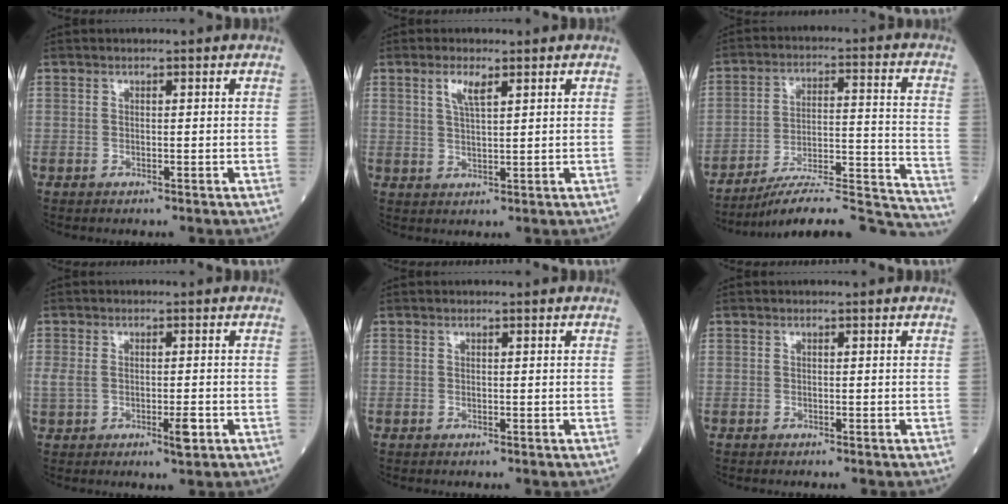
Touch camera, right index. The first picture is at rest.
{"total": 3.3, "force": [1.8, 0.6, 2.7], "torque": [-0.058, 0.002, 0.035]}
{"total": 20.8, "force": [-19.9, 0.5, 6.1], "torque": [-0.047, 0.025, -0.288]}
{"total": 4.4, "force": [-0.9, 1.4, 4.1], "torque": [-0.090, 0.003, -0.012]}
{"total": 0.0}
{"total": 0.0}